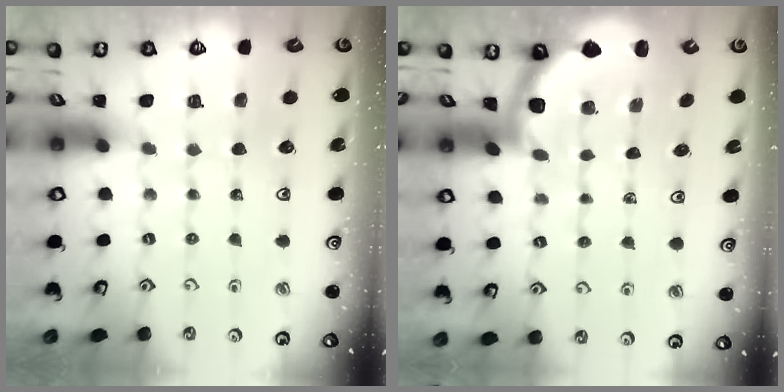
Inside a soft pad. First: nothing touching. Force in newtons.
{"total": 1.6, "press": 1.6, "slide": 0.1}